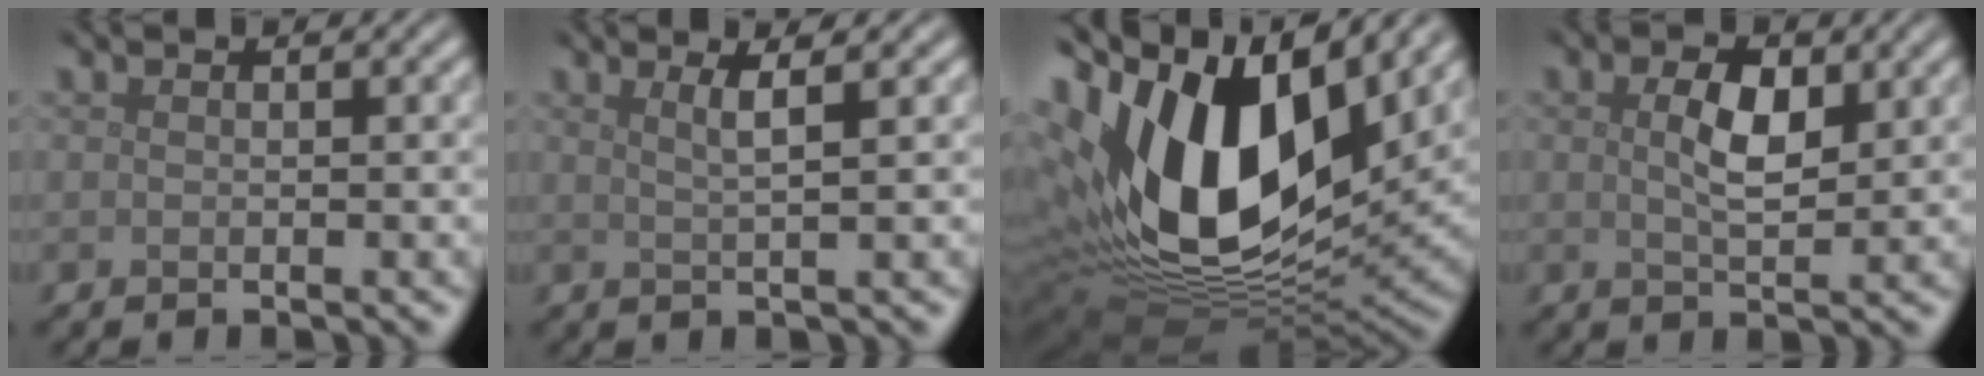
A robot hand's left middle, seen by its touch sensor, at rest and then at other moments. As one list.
[{"total": 2.2, "force": [1.0, 0.5, 1.9], "torque": [-0.027, 0.004, 0.011]}, {"total": 17.4, "force": [5.5, 10.1, 13.0], "torque": [-0.267, -0.003, 0.103]}, {"total": 3.3, "force": [0.9, 1.5, 2.8], "torque": [-0.059, 0.000, 0.019]}]